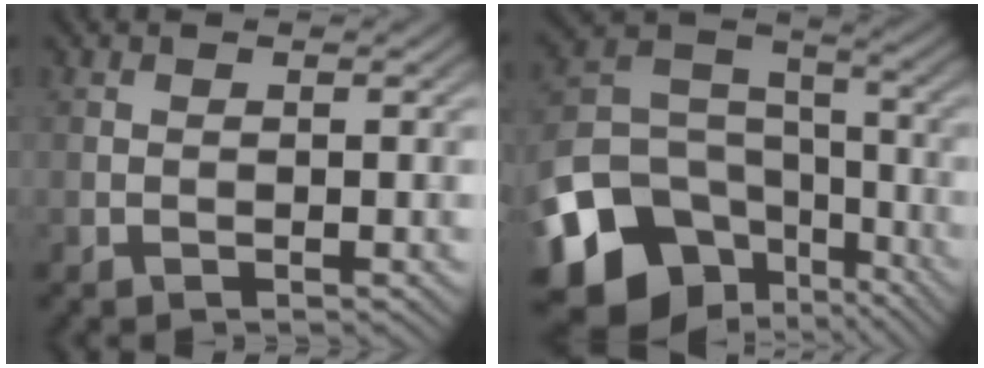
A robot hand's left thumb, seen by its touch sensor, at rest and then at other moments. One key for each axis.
{"total": 17.4, "fx": -9.1, "fy": 12.7, "fz": 7.6, "tx": -0.212, "ty": -0.047, "tz": -0.134}